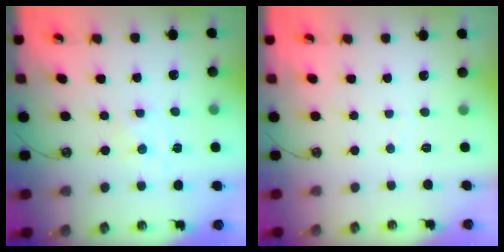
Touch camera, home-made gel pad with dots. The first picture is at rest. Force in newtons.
{"total": 2.6, "press": 2.6, "slide": 0.4}